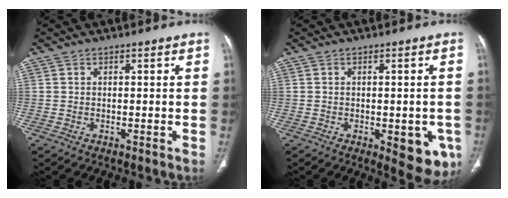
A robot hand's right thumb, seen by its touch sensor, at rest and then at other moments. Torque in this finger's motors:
{"motor_torque": [0.62, 0.95, 0.15, -0.26, 0.14]}